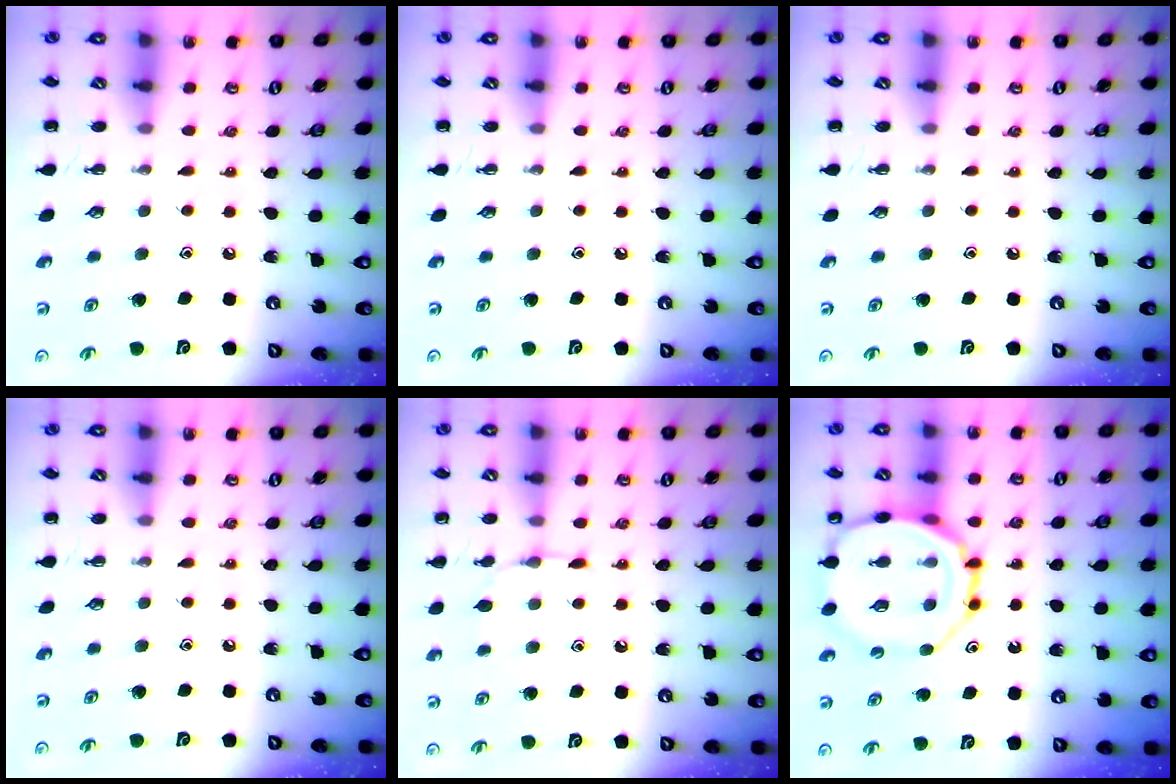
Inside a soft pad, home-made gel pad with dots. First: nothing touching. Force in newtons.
{"total": 0.0}
{"total": 0.0}
{"total": 0.0}
{"total": 4.4, "press": 4.2, "slide": 1.2}
{"total": 16.6, "press": 16.5, "slide": 2.1}